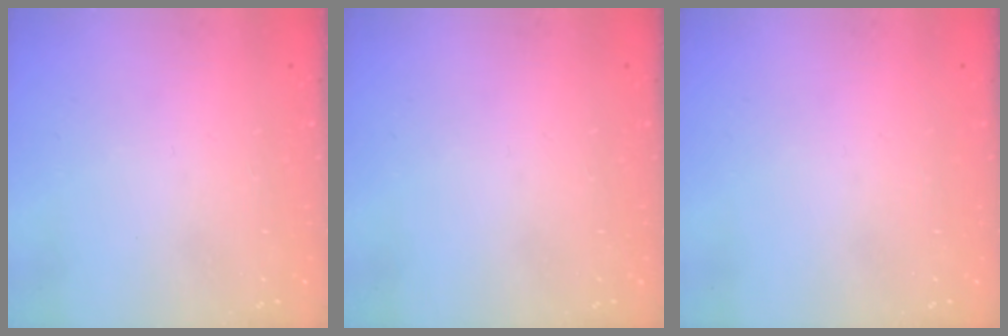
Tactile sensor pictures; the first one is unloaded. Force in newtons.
{"total": 0.0}
{"total": 0.0}